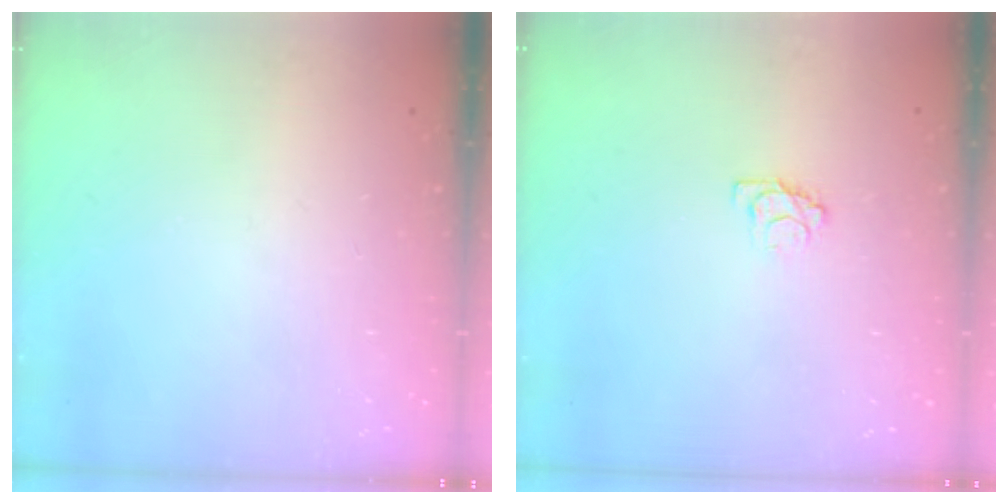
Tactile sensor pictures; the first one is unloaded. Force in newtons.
{"total": 3.6, "press": 3.6, "slide": 0.4}